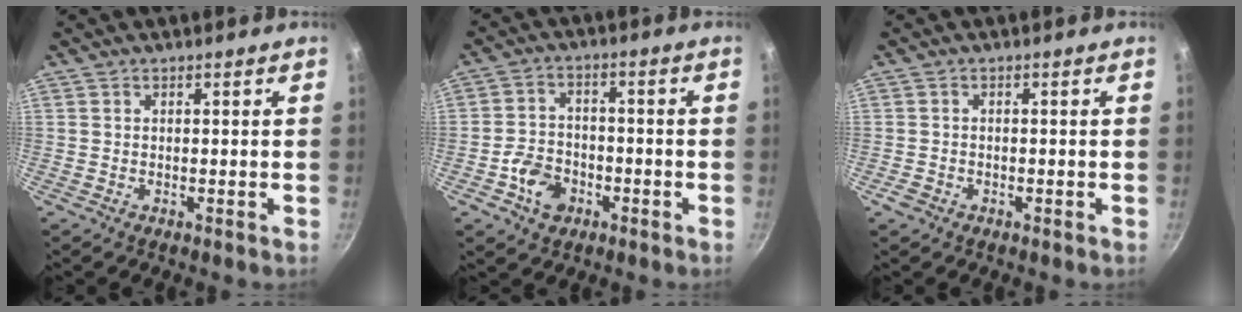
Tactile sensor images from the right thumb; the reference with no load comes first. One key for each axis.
{"total": 7.5, "fx": -3.3, "fy": 5.6, "fz": 3.8, "tx": -0.054, "ty": 0.030, "tz": -0.062}
{"total": 1.7, "fx": -0.9, "fy": 1.3, "fz": 0.7, "tx": -0.017, "ty": 0.005, "tz": -0.015}